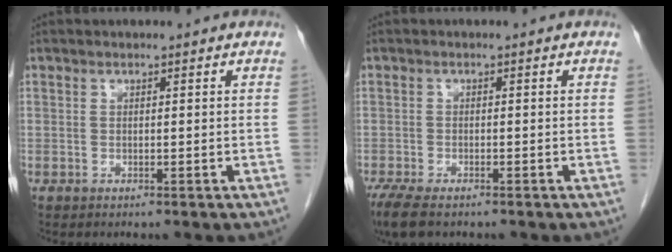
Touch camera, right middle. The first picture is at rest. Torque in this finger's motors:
{"motor_torque": [1.02, -0.55, 0.05, 0.07]}